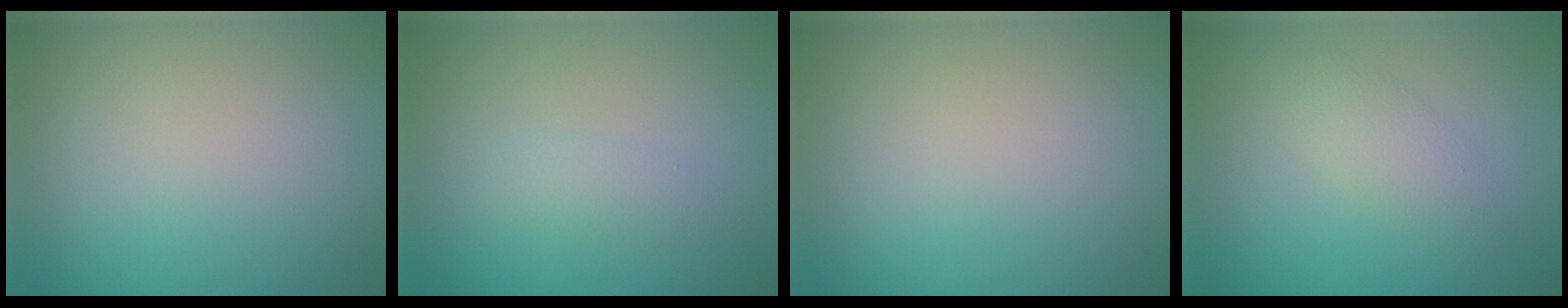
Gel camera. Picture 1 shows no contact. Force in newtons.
{"total": 1.4, "press": 1.4, "slide": 0.0}
{"total": 0.0}
{"total": 2.2, "press": 2.2, "slide": 0.0}